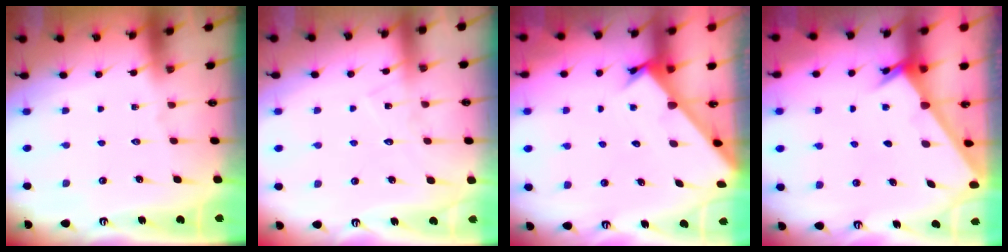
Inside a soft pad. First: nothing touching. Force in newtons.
{"total": 8.1, "press": 8.0, "slide": 0.3}
{"total": 2.4, "press": 2.4, "slide": 0.1}
{"total": 2.4, "press": 2.4, "slide": 0.2}